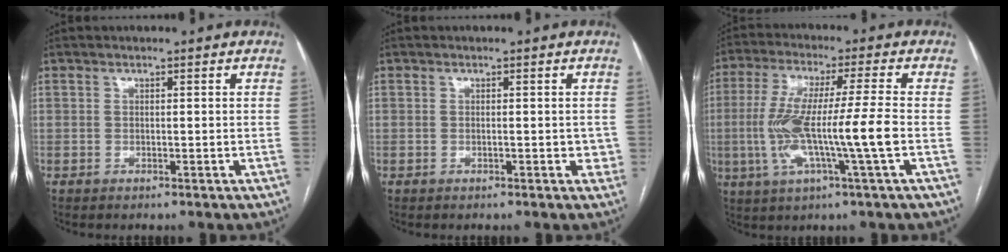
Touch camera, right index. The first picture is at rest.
{"total": 1.8, "force": [-0.1, 1.0, 1.5], "torque": [-0.015, 0.000, -0.001]}
{"total": 13.1, "force": [-2.1, -0.4, 12.9], "torque": [-0.259, -0.002, -0.043]}